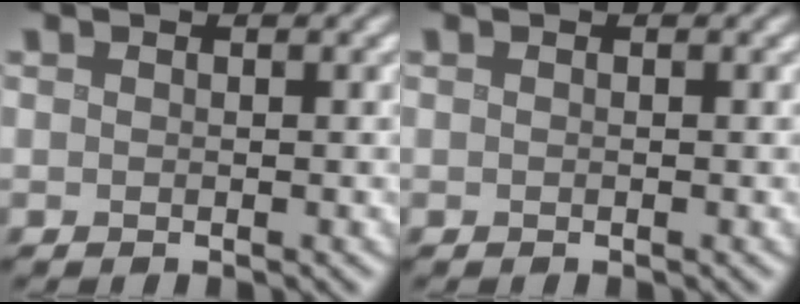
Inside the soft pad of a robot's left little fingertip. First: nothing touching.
{"total": 0.0}